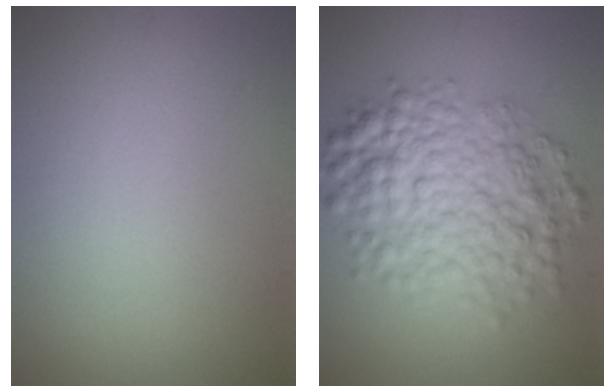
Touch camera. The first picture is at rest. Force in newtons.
{"total": 7.0, "press": 7.0, "slide": 0.2}